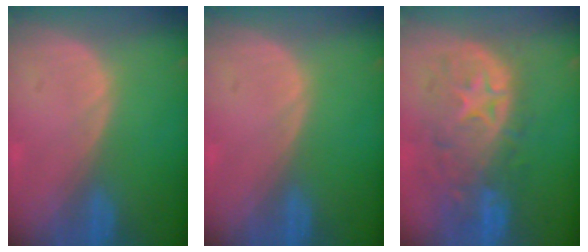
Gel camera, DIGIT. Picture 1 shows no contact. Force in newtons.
{"total": 0.0}
{"total": 11.1, "press": 9.8, "slide": 5.2}